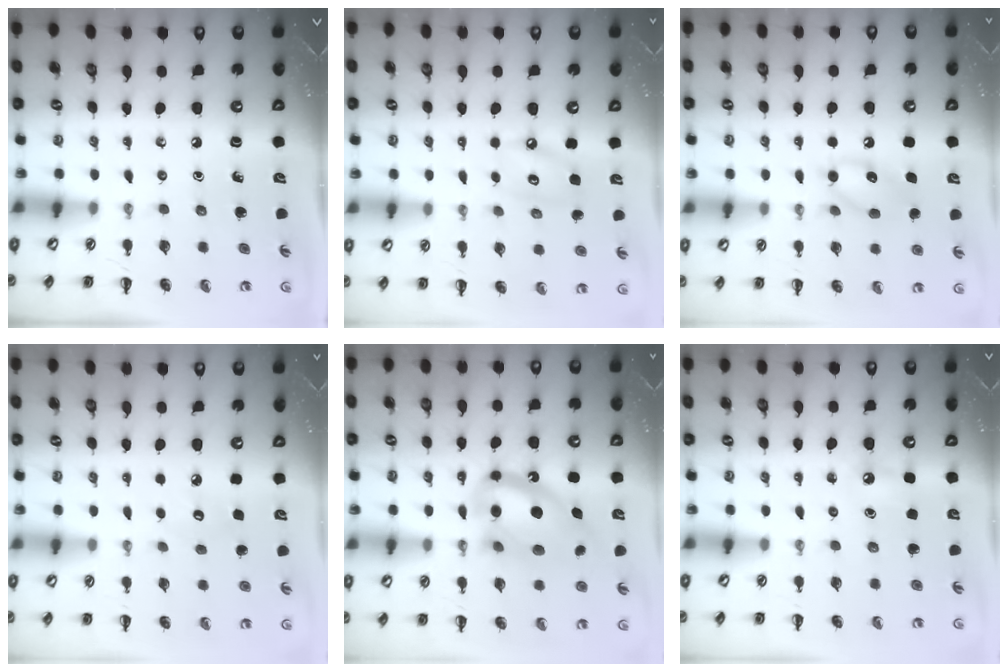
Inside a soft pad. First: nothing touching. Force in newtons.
{"total": 6.4, "press": 6.4, "slide": 0.7}
{"total": 10.2, "press": 10.2, "slide": 0.9}
{"total": 5.8, "press": 5.6, "slide": 1.5}
{"total": 15.1, "press": 14.7, "slide": 3.7}
{"total": 3.8, "press": 3.6, "slide": 1.4}